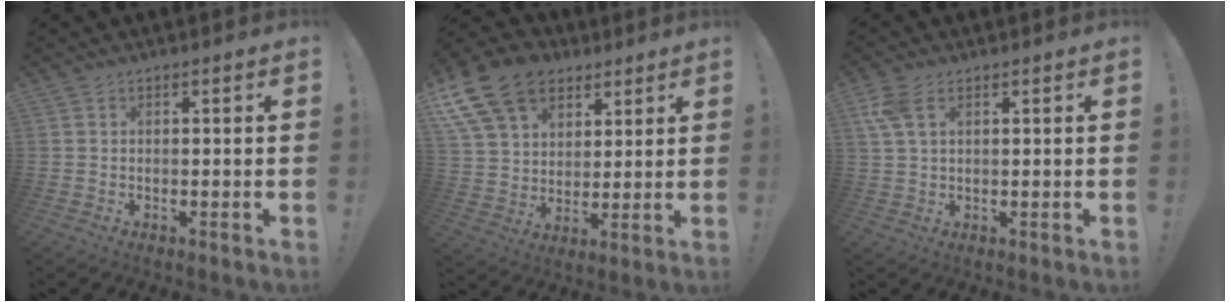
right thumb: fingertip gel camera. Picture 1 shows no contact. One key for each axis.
{"total": 18.7, "fx": 9.9, "fy": 13.0, "fz": 9.0, "tx": -0.154, "ty": -0.050, "tz": 0.186}
{"total": 6.1, "fx": 2.7, "fy": 2.9, "fz": 4.6, "tx": -0.104, "ty": -0.003, "tz": 0.051}